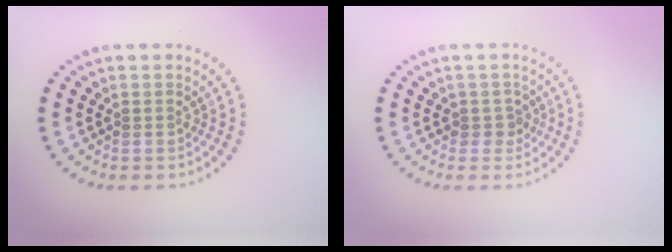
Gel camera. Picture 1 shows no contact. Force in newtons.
{"total": 1.5, "press": 1.2, "slide": 0.8}